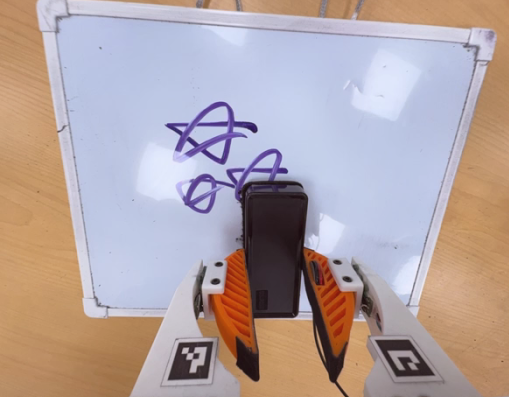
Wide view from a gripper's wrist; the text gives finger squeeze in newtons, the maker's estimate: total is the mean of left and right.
{"total": 4.5, "left": 3.2, "right": 5.8}